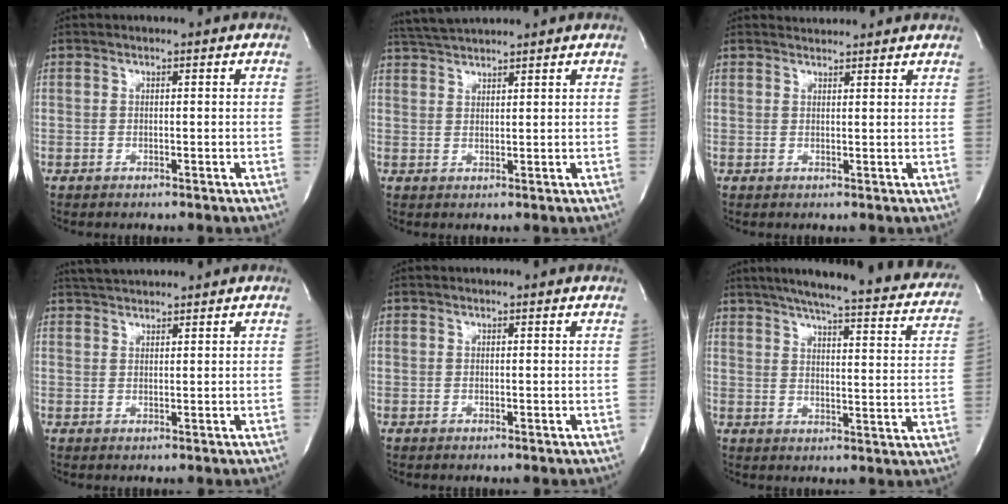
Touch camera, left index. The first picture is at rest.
{"total": 5.4, "force": [5.1, -0.5, 1.5], "torque": [-0.033, 0.028, 0.096]}
{"total": 3.5, "force": [3.4, 0.3, 0.3], "torque": [-0.013, 0.019, 0.044]}
{"total": 4.5, "force": [4.3, 0.2, 1.3], "torque": [-0.026, 0.030, 0.078]}
{"total": 1.3, "force": [1.3, 0.0, 0.3], "torque": [-0.012, 0.006, 0.013]}
{"total": 28.0, "force": [23.6, 4.0, 14.5], "torque": [-0.213, -0.029, 0.275]}